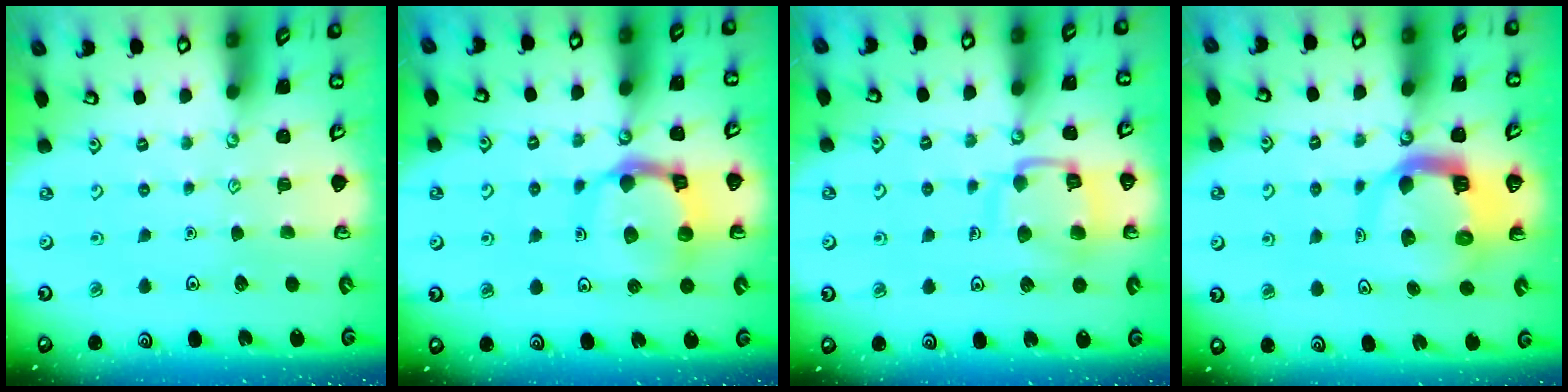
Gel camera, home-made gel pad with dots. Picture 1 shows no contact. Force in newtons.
{"total": 13.0, "press": 12.9, "slide": 1.5}
{"total": 12.0, "press": 12.0, "slide": 1.2}
{"total": 9.7, "press": 9.6, "slide": 1.3}